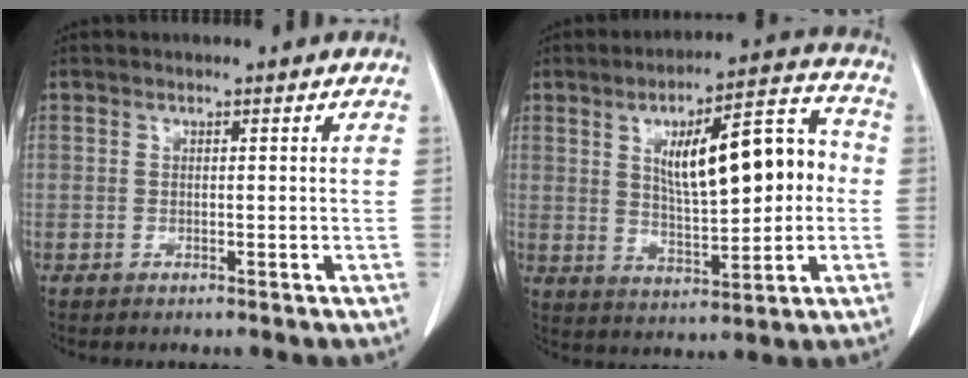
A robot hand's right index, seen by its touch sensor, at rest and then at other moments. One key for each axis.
{"total": 15.0, "fx": 1.7, "fy": 4.6, "fz": 14.1, "tx": -0.207, "ty": 0.035, "tz": 0.033}